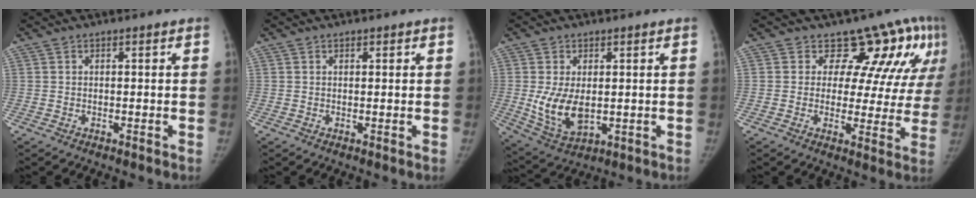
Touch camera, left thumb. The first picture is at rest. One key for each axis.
{"total": 0.6, "fx": 0.5, "fy": 0.2, "fz": 0.3, "tx": -0.004, "ty": -0.002, "tz": 0.006}
{"total": 9.0, "fx": 0.0, "fy": 5.2, "fz": 7.4, "tx": -0.132, "ty": -0.018, "tz": 0.018}
{"total": 12.7, "fx": 8.4, "fy": 6.8, "fz": 6.6, "tx": -0.034, "ty": -0.043, "tz": 0.086}